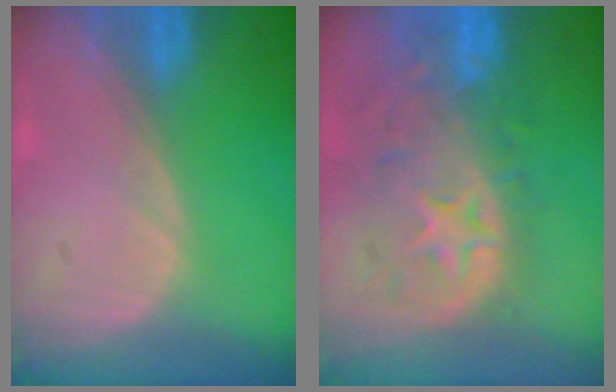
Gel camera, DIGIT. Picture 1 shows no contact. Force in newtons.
{"total": 11.0, "press": 9.8, "slide": 5.1}